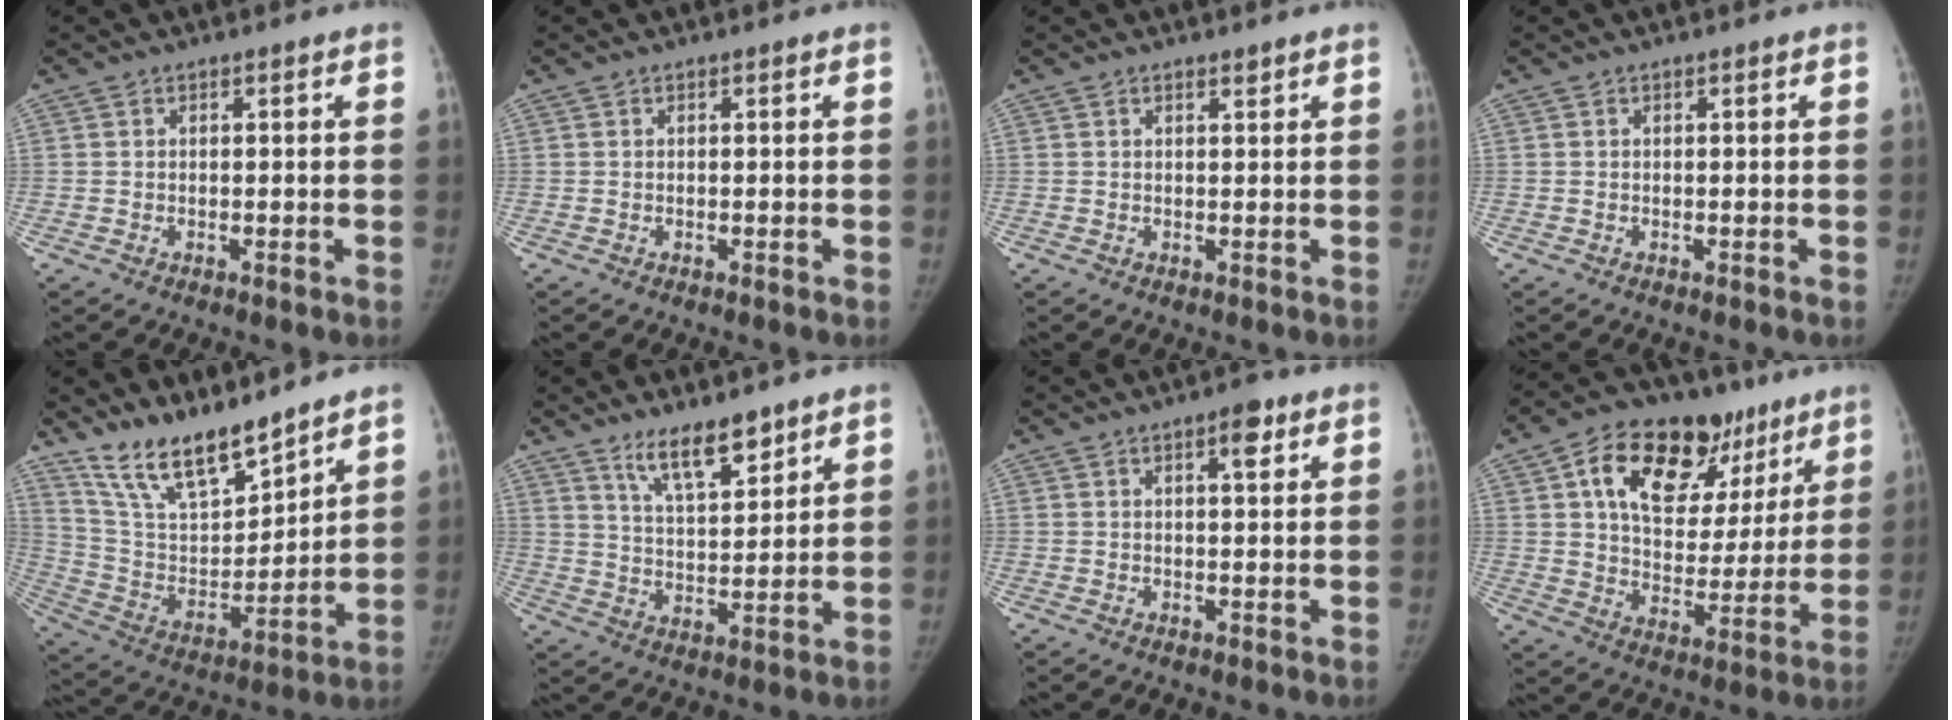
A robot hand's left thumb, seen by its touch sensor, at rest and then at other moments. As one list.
[{"total": 0.0}, {"total": 0.7, "force": [0.6, 0.1, 0.4], "torque": [-0.006, -0.005, 0.011]}, {"total": 0.0}, {"total": 15.5, "force": [13.1, 4.1, 7.2], "torque": [-0.099, -0.076, 0.254]}, {"total": 9.2, "force": [6.9, 2.6, 5.6], "torque": [-0.078, -0.052, 0.128]}, {"total": 3.4, "force": [1.7, 1.1, 2.8], "torque": [-0.033, -0.005, 0.022]}, {"total": 23.6, "force": [12.0, 14.1, 14.6], "torque": [-0.182, -0.003, 0.193]}]